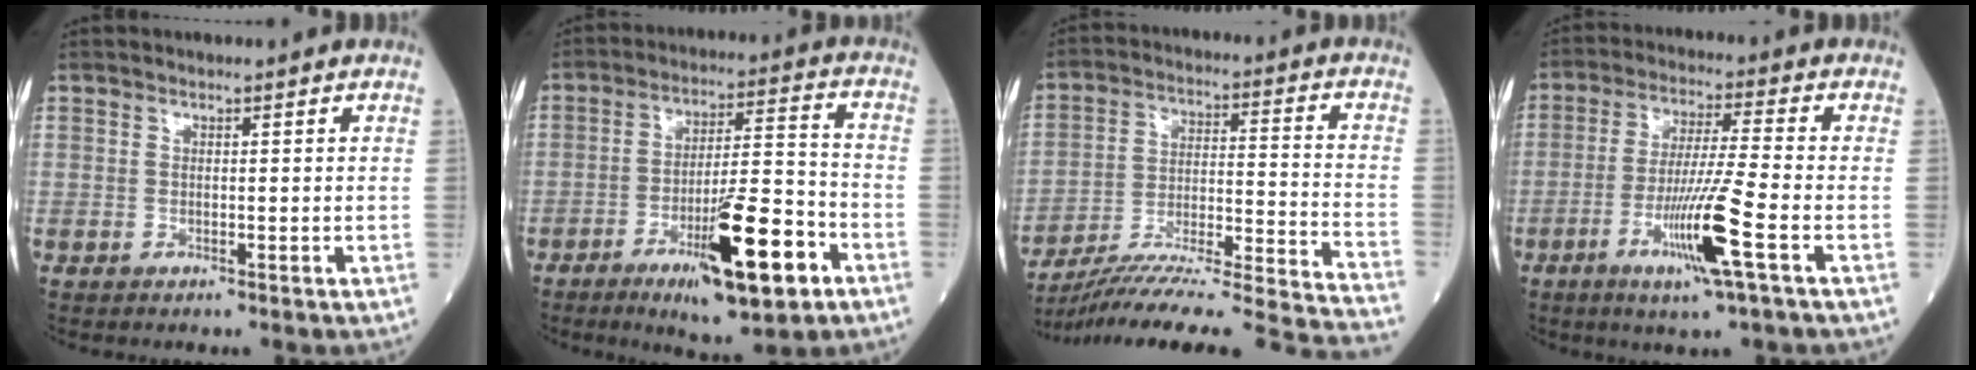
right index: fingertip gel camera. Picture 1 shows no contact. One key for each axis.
{"total": 15.2, "fx": -7.2, "fy": 2.3, "fz": 13.2, "tx": -0.214, "ty": -0.008, "tz": -0.110}
{"total": 25.8, "fx": -23.6, "fy": -1.6, "fz": 10.4, "tx": -0.100, "ty": -0.027, "tz": -0.343}
{"total": 11.0, "fx": -4.4, "fy": -0.7, "fz": 10.1, "tx": -0.194, "ty": -0.017, "tz": -0.083}